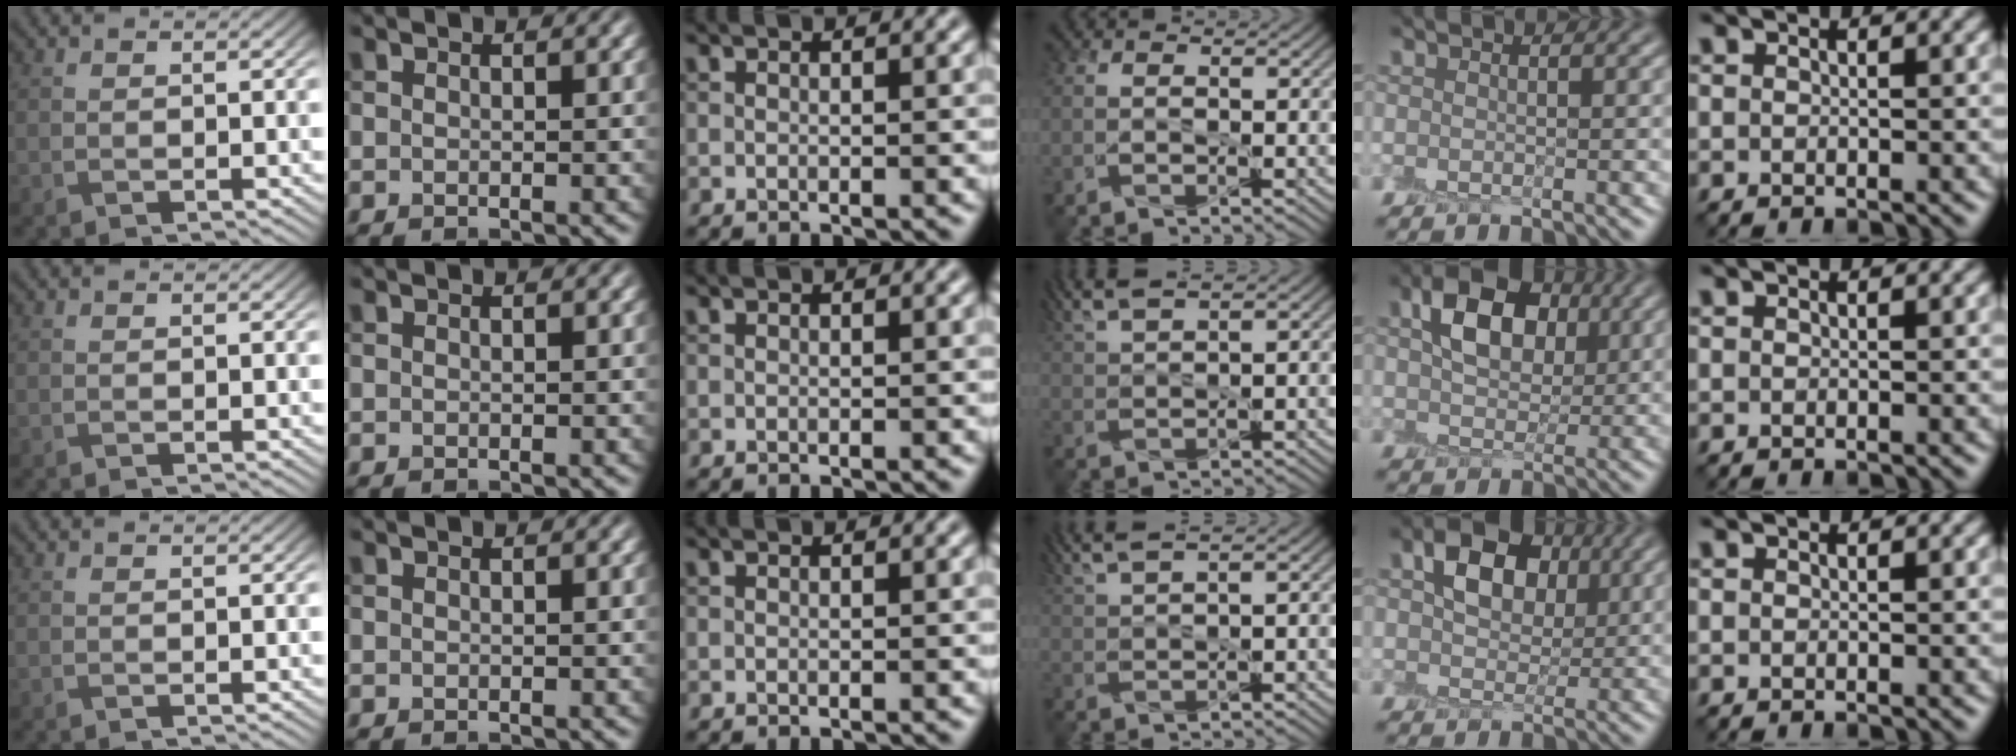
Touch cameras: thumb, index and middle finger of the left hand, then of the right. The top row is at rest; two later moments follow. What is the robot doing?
{"motion": "peel", "object": "postage stamp"}